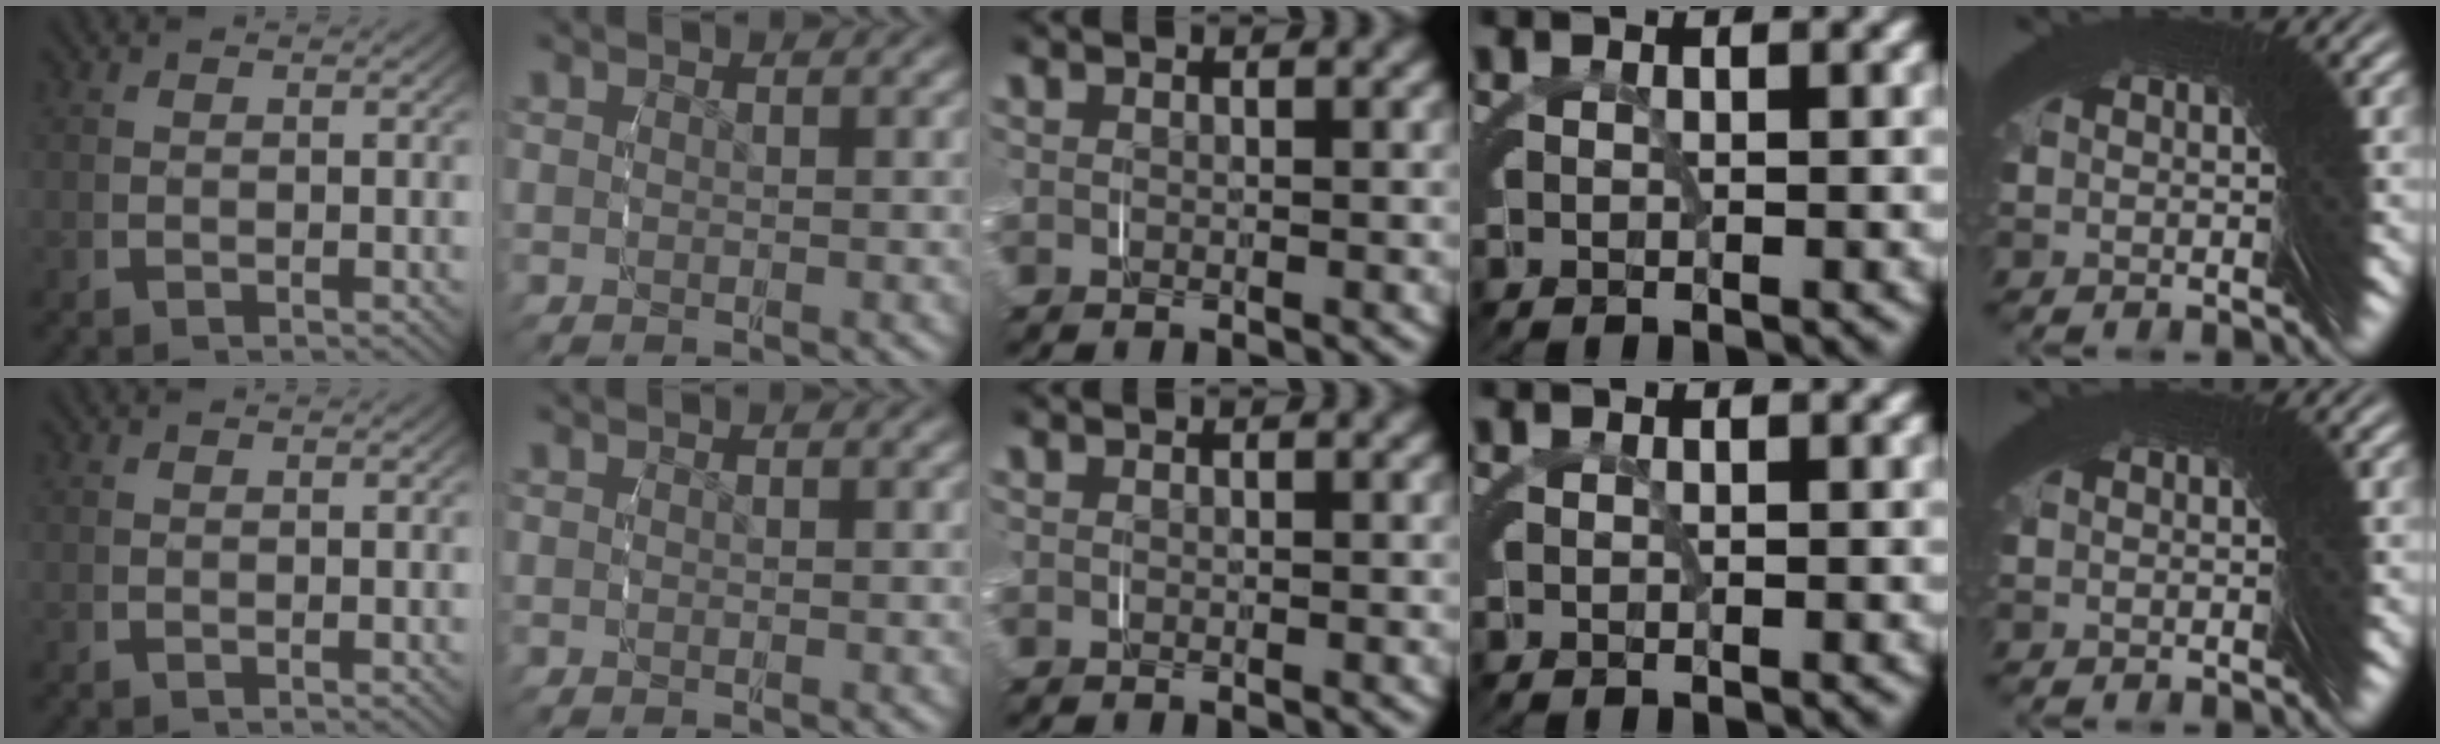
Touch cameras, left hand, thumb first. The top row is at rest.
{}